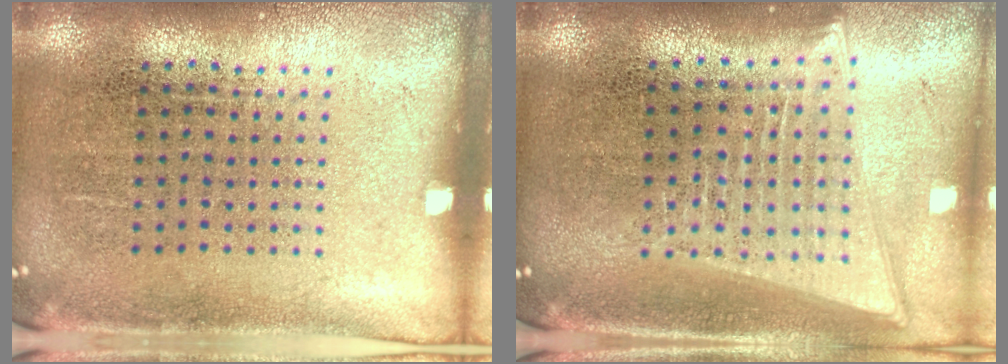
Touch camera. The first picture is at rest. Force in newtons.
{"total": 2.0, "press": 1.7, "slide": 1.0}